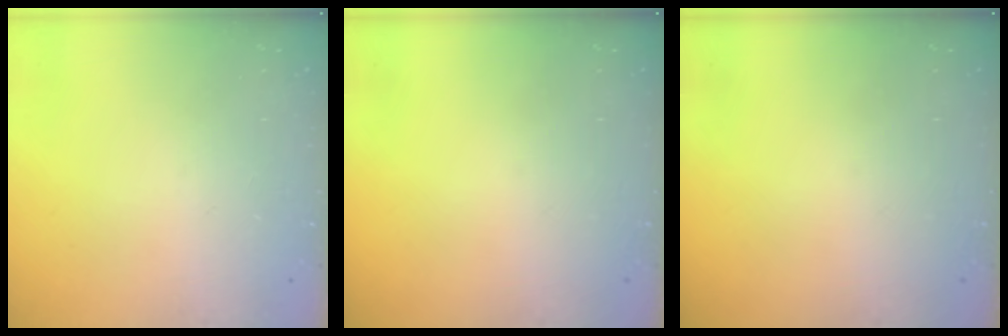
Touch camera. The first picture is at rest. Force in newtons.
{"total": 0.0}
{"total": 0.0}